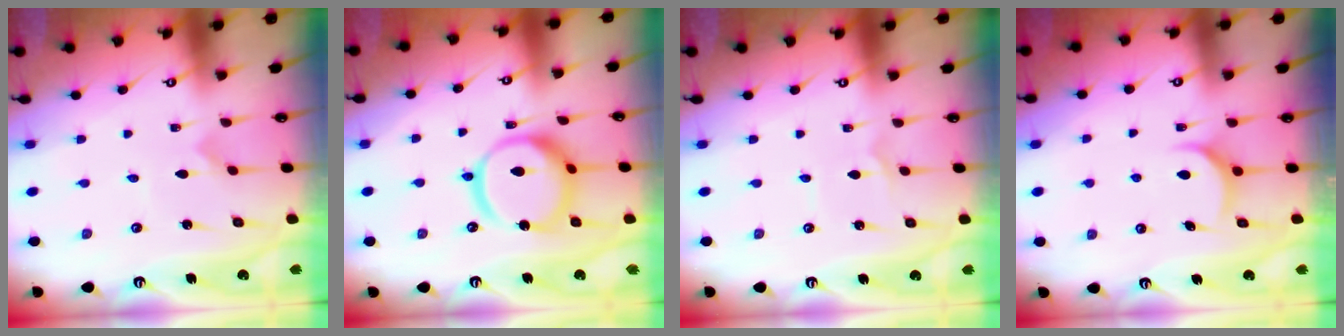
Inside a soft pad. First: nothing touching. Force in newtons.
{"total": 15.1, "press": 15.0, "slide": 1.7}
{"total": 1.1, "press": 1.1, "slide": 0.1}
{"total": 6.1, "press": 6.1, "slide": 0.2}